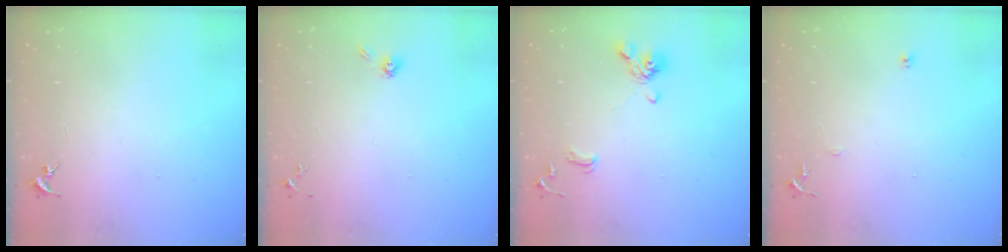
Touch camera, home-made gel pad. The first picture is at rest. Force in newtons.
{"total": 3.7, "press": 3.3, "slide": 1.8}
{"total": 10.8, "press": 10.7, "slide": 1.5}
{"total": 8.0, "press": 8.0, "slide": 0.8}